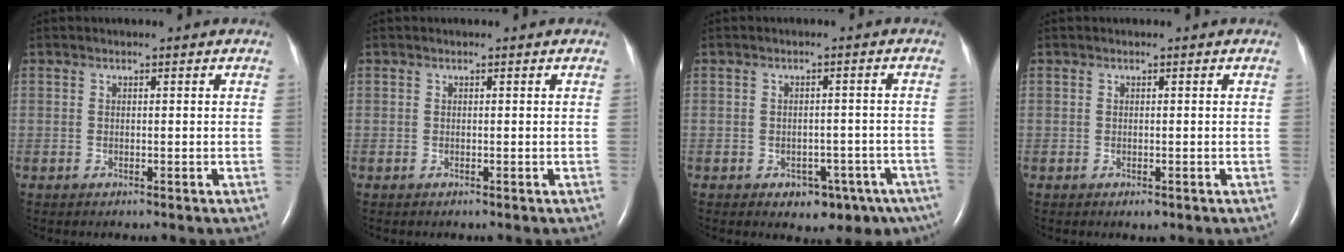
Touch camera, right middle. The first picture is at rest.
{"total": 0.0}
{"total": 7.7, "force": [-4.9, 4.6, 3.7], "torque": [-0.026, 0.019, -0.061]}
{"total": 0.7, "force": [-0.4, 0.4, 0.5], "torque": [-0.008, -0.002, -0.002]}